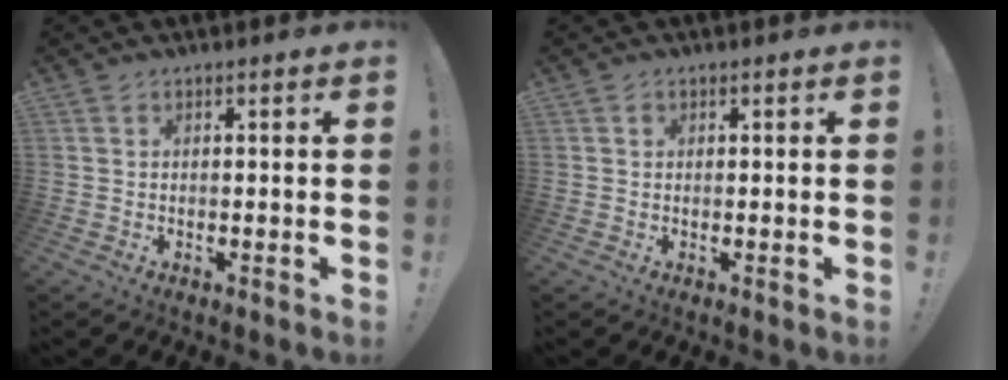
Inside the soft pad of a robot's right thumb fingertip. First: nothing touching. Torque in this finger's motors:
{"motor_torque": [0.11, -0.02, 0.13, -0.04, -0.05]}